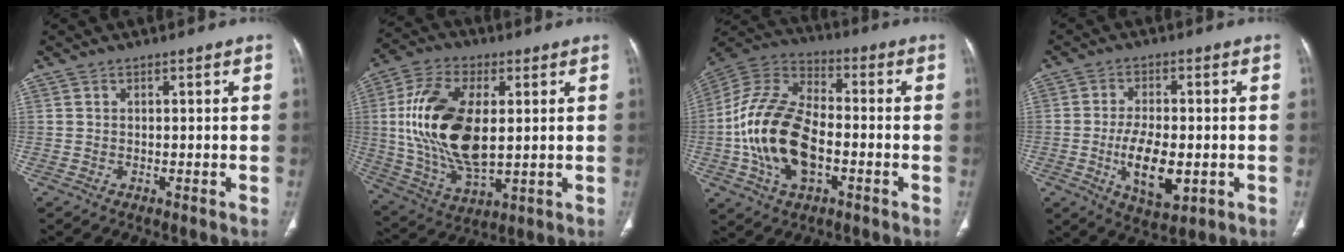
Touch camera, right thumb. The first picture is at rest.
{"total": 20.1, "force": [2.2, 10.5, 17.0], "torque": [-0.334, -0.012, 0.046]}
{"total": 19.2, "force": [-3.8, 10.9, 15.4], "torque": [-0.300, 0.025, -0.071]}
{"total": 10.5, "force": [-2.3, 5.0, 8.9], "torque": [-0.143, -0.006, -0.032]}